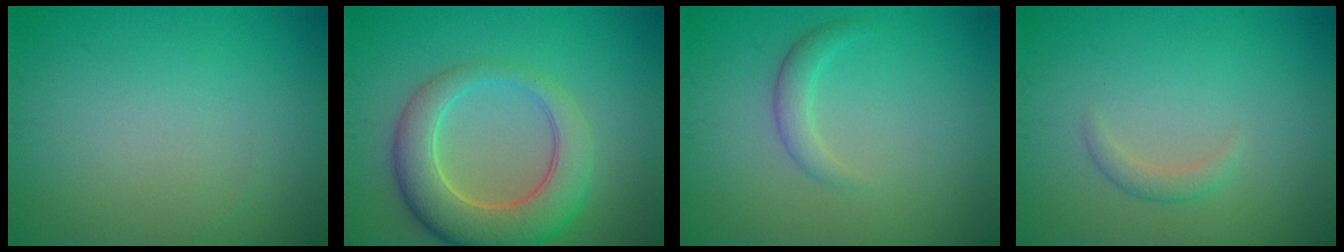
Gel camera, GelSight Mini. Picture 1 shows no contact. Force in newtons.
{"total": 7.4, "press": 7.3, "slide": 0.5}
{"total": 1.7, "press": 1.7, "slide": 0.1}
{"total": 1.3, "press": 1.3, "slide": 0.1}